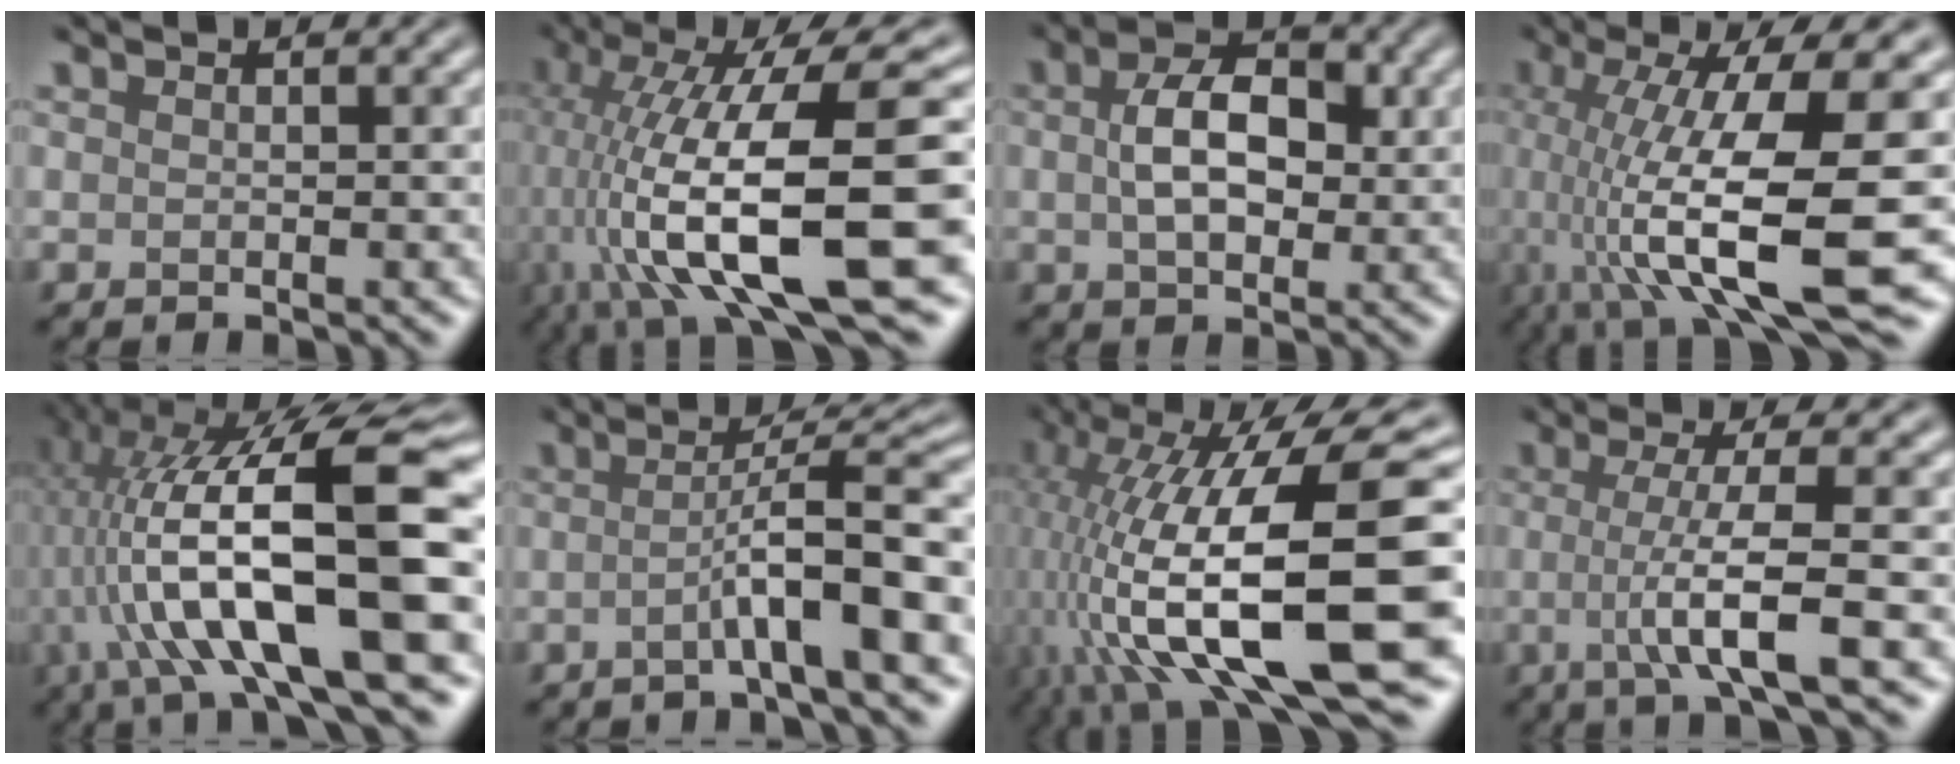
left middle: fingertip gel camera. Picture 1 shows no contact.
{"total": 15.5, "force": [-2.7, 5.1, 14.4], "torque": [-0.250, 0.014, -0.039]}
{"total": 5.3, "force": [0.7, 3.2, 4.2], "torque": [-0.076, 0.010, 0.010]}
{"total": 14.3, "force": [-2.3, 3.7, 13.6], "torque": [-0.234, -0.003, -0.024]}
{"total": 18.3, "force": [-1.5, 5.2, 17.5], "torque": [-0.277, 0.031, -0.012]}
{"total": 6.9, "force": [-1.4, 1.0, 6.7], "torque": [-0.094, 0.023, -0.030]}
{"total": 16.5, "force": [-2.6, 7.1, 14.7], "torque": [-0.270, 0.003, -0.040]}
{"total": 5.8, "force": [-0.8, 0.9, 5.7], "torque": [-0.093, -0.001, -0.016]}